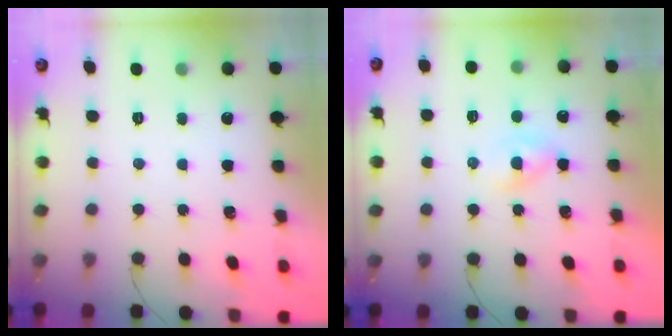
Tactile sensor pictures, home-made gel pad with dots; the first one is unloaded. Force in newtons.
{"total": 2.2, "press": 2.0, "slide": 1.0}